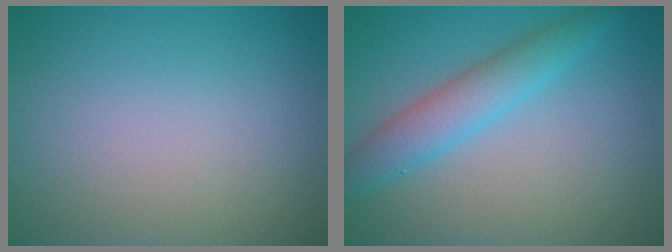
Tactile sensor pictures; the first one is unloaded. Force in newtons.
{"total": 3.8, "press": 3.8, "slide": 0.2}